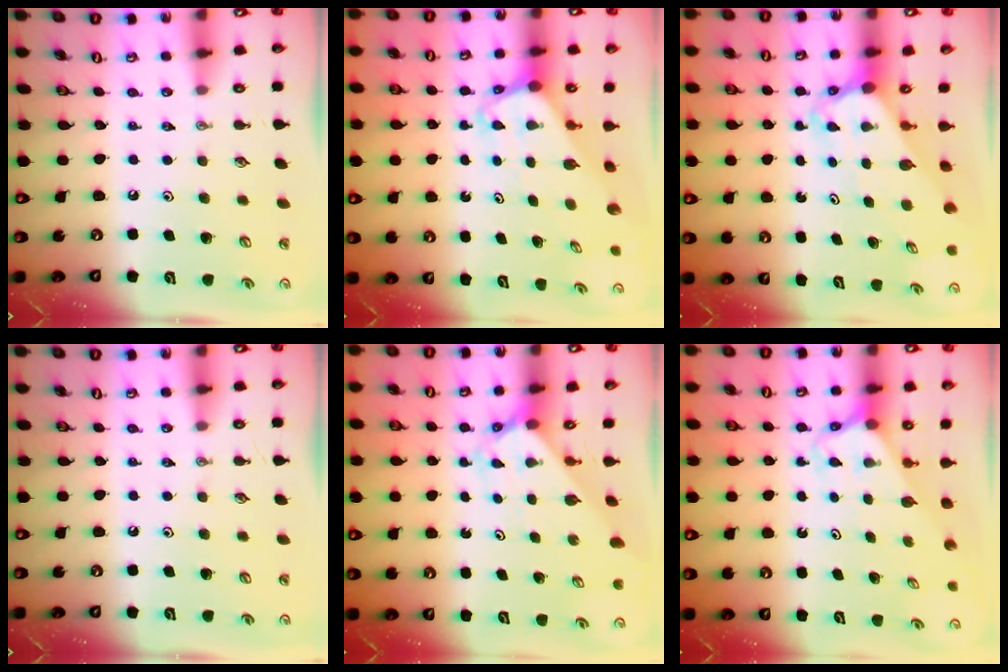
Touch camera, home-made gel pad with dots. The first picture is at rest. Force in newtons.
{"total": 2.5, "press": 2.5, "slide": 0.2}
{"total": 3.5, "press": 3.5, "slide": 0.3}
{"total": 0.0}
{"total": 2.0, "press": 2.0, "slide": 0.1}
{"total": 2.7, "press": 2.7, "slide": 0.1}